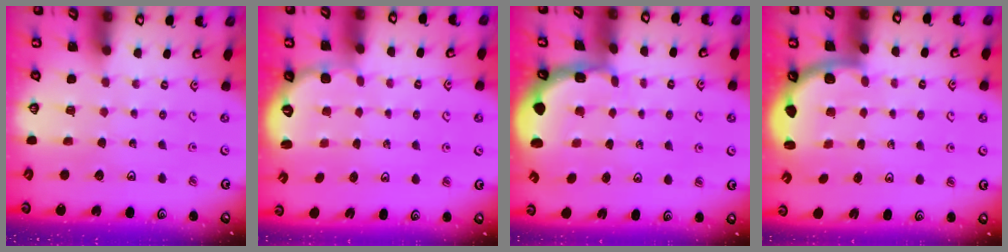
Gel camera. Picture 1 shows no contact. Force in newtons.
{"total": 2.4, "press": 1.9, "slide": 1.5}
{"total": 1.5, "press": 1.2, "slide": 0.7}
{"total": 2.6, "press": 2.5, "slide": 0.6}